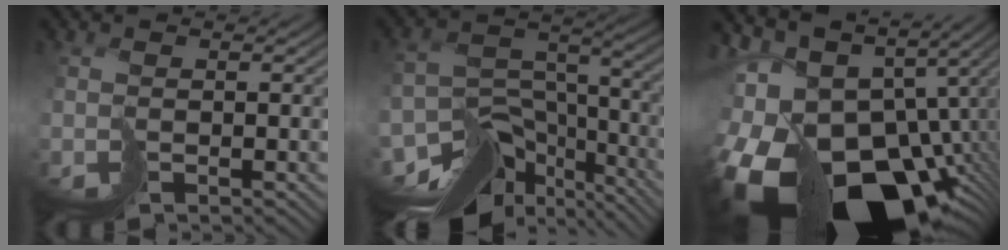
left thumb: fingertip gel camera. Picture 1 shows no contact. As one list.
[{"total": 15.1, "force": [-11.3, 7.6, 6.3], "torque": [-0.121, -0.021, -0.163]}, {"total": 19.6, "force": [-7.1, 12.7, 13.1], "torque": [-0.255, -0.026, -0.092]}]